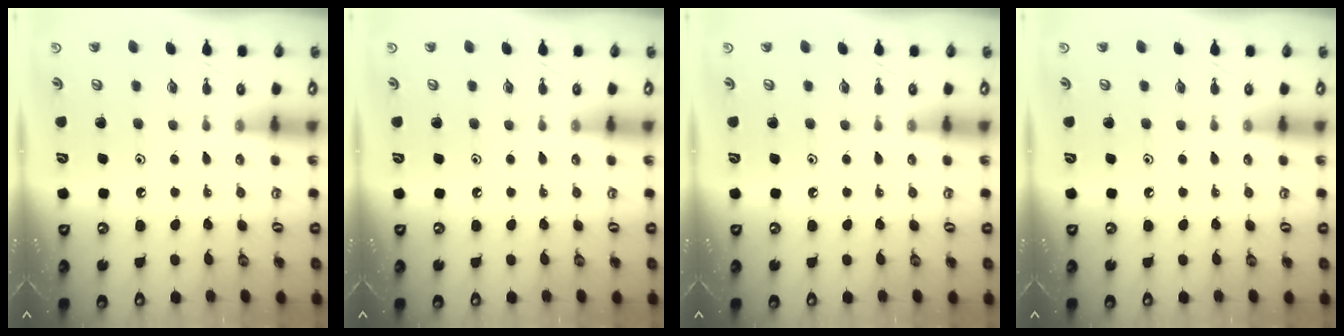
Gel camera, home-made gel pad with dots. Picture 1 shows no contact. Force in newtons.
{"total": 0.0}
{"total": 0.0}
{"total": 0.0}